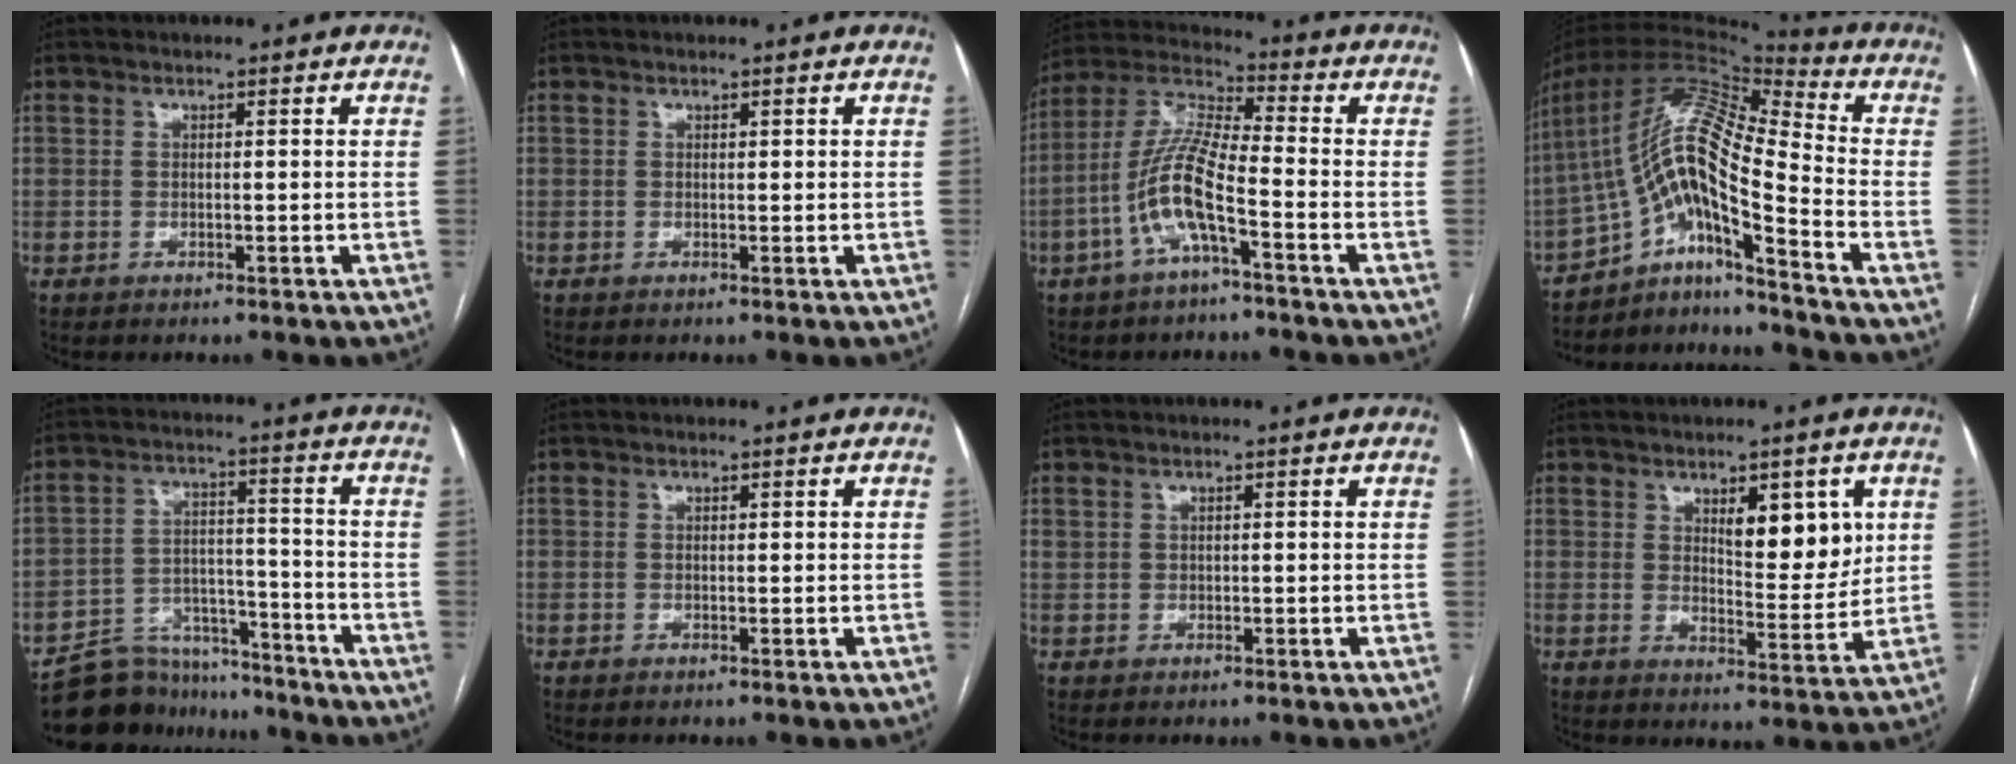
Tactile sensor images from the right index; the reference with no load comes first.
{"total": 0.0}
{"total": 10.6, "force": [-4.0, 1.7, 9.7], "torque": [-0.212, 0.010, -0.083]}
{"total": 16.0, "force": [-9.2, 1.4, 13.0], "torque": [-0.248, 0.025, -0.164]}
{"total": 11.1, "force": [-10.1, 4.6, 0.2], "torque": [0.007, 0.044, -0.166]}
{"total": 0.0}
{"total": 0.5, "force": [0.2, 0.5, 0.2], "torque": [-0.001, 0.013, 0.006]}
{"total": 7.9, "force": [3.0, 2.7, 6.8], "torque": [-0.099, -0.005, 0.049]}